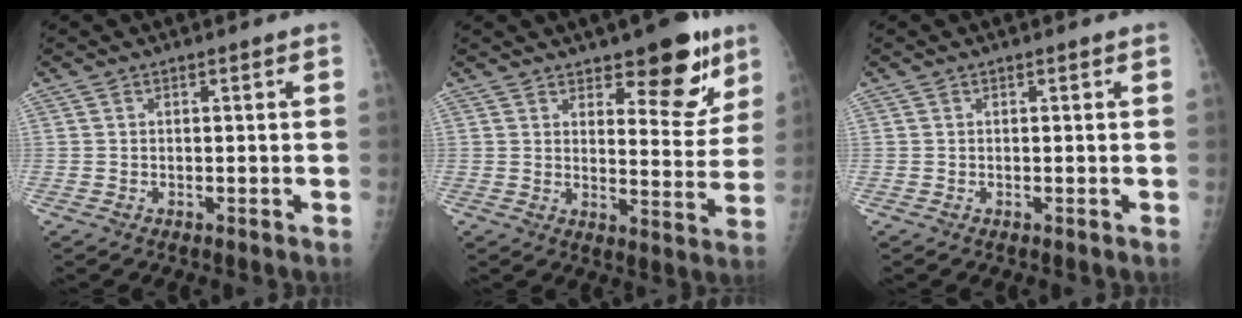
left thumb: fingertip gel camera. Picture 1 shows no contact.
{"total": 11.8, "force": [7.6, 4.8, 7.5], "torque": [-0.053, -0.048, 0.107]}
{"total": 0.0}